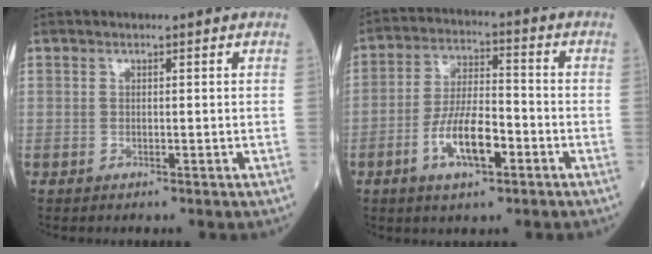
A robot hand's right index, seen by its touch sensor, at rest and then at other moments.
{"total": 9.2, "force": [-3.8, 2.9, 7.9], "torque": [-0.156, 0.003, -0.069]}